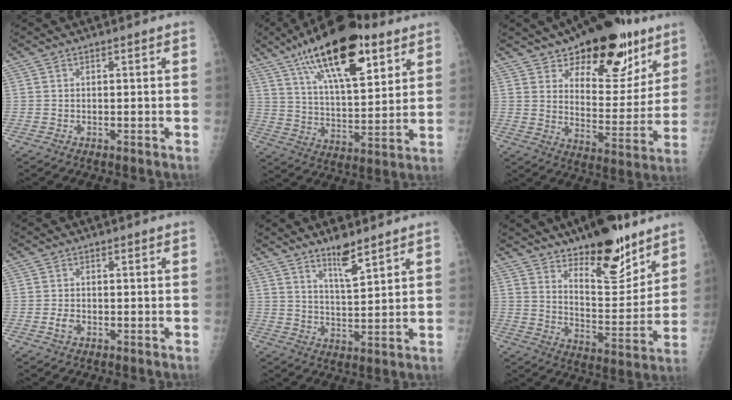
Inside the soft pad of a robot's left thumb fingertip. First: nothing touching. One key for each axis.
{"total": 22.5, "fx": 12.4, "fy": 8.8, "fz": 16.6, "tx": -0.248, "ty": -0.035, "tz": 0.209}
{"total": 20.9, "fx": 12.6, "fy": 10.2, "fz": 13.2, "tx": -0.130, "ty": -0.058, "tz": 0.191}
{"total": 1.8, "fx": -0.6, "fy": 1.2, "fz": 1.1, "tx": -0.018, "ty": 0.002, "tz": -0.012}
{"total": 6.2, "fx": 4.6, "fy": 1.2, "fz": 3.9, "tx": -0.060, "ty": -0.038, "tz": 0.082}
{"total": 16.0, "fx": 11.4, "fy": 6.0, "fz": 9.5, "tx": -0.093, "ty": -0.088, "tz": 0.184}